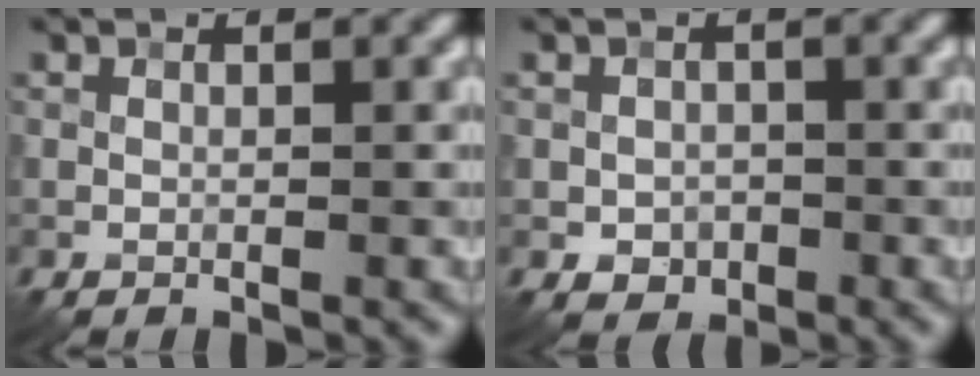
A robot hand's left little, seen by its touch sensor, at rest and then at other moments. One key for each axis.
{"total": 2.0, "fx": -0.6, "fy": 1.7, "fz": 0.8, "tx": -0.009, "ty": -0.004, "tz": -0.013}